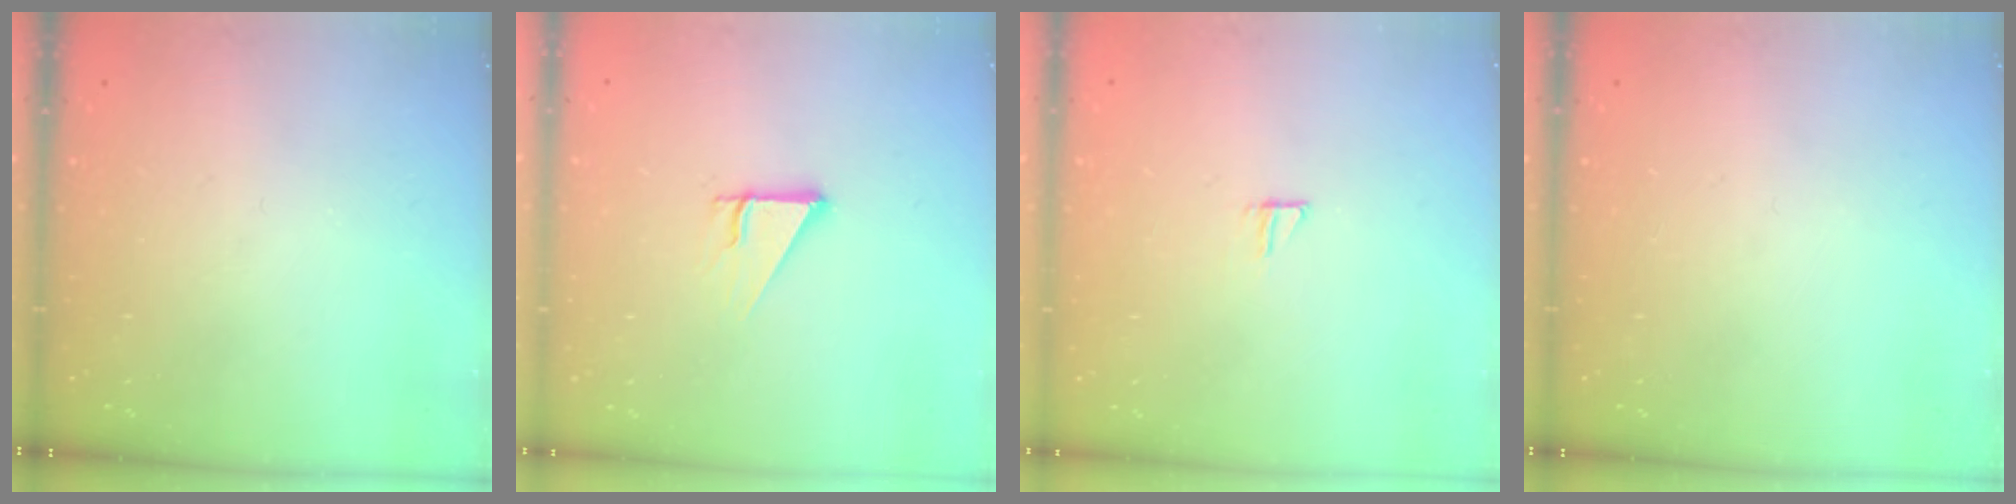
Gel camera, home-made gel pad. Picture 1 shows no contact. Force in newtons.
{"total": 2.5, "press": 2.5, "slide": 0.2}
{"total": 5.4, "press": 5.4, "slide": 0.5}
{"total": 0.0}